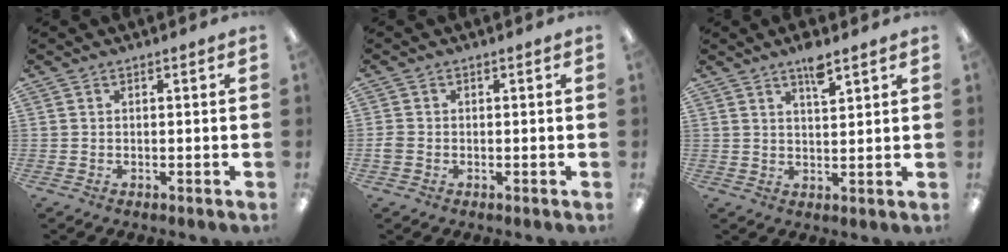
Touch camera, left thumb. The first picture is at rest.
{"total": 1.8, "force": [-0.5, 1.5, 0.8], "torque": [-0.013, 0.004, -0.009]}
{"total": 5.3, "force": [4.0, 1.4, 3.2], "torque": [-0.048, -0.020, 0.065]}